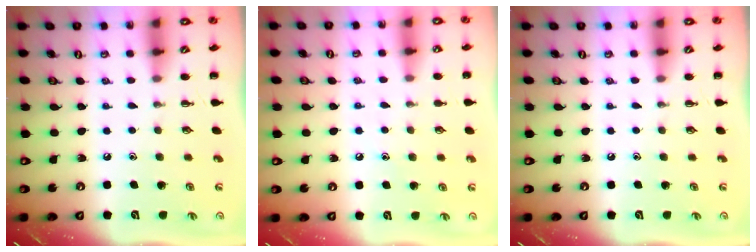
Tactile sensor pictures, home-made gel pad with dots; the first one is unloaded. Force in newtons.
{"total": 5.0, "press": 4.8, "slide": 1.4}
{"total": 0.0}